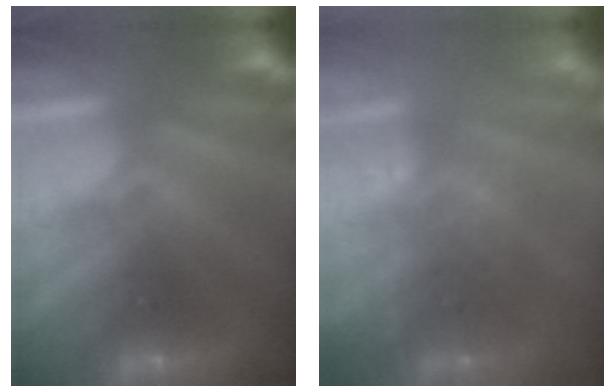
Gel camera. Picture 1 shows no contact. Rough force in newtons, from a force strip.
{"total": 2.2}